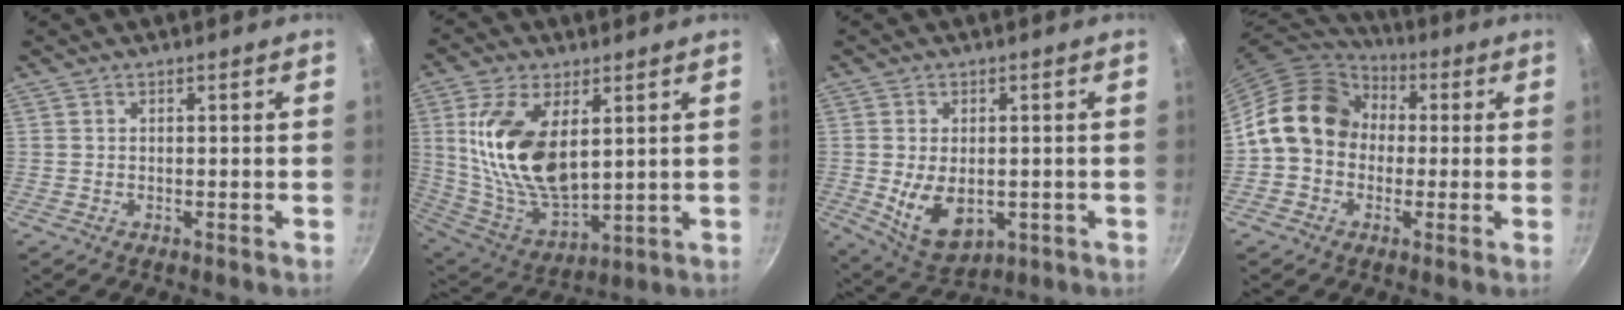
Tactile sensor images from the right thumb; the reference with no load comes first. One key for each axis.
{"total": 18.4, "fx": 4.5, "fy": 9.6, "fz": 15.0, "tx": -0.280, "ty": -0.032, "tz": 0.100}
{"total": 9.8, "fx": -1.2, "fy": 6.2, "fz": 7.5, "tx": -0.114, "ty": -0.014, "tz": 0.000}
{"total": 14.0, "fx": 0.9, "fy": 11.7, "fz": 7.7, "tx": -0.093, "ty": 0.032, "tz": -0.003}